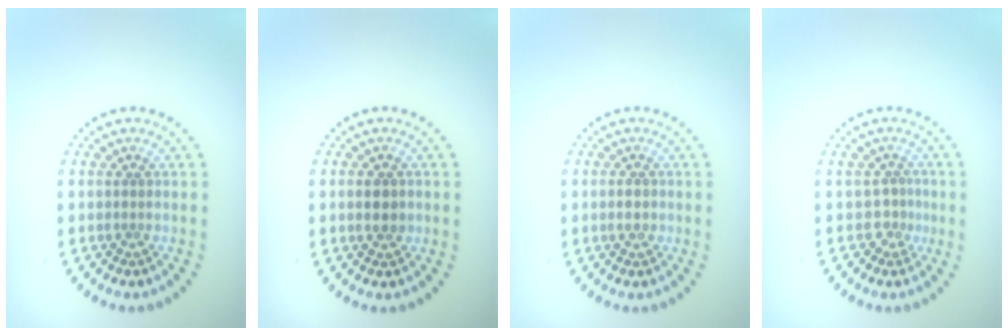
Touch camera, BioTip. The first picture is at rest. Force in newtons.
{"total": 1.6, "press": 1.6, "slide": 0.2}
{"total": 1.2, "press": 1.1, "slide": 0.2}
{"total": 1.5, "press": 1.0, "slide": 1.1}